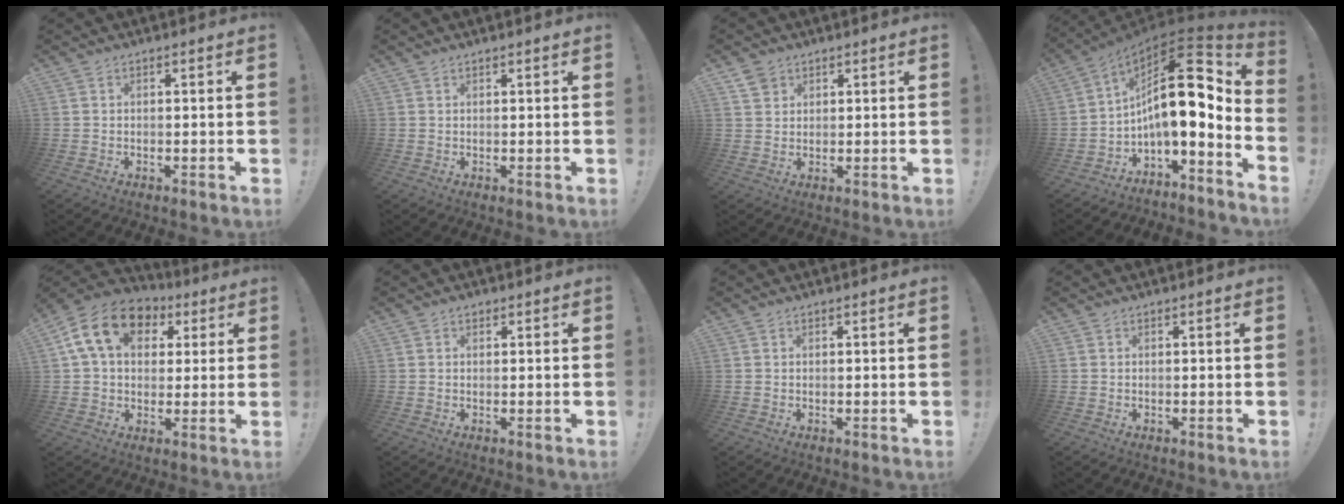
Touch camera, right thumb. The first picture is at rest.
{"total": 0.5, "force": [0.5, 0.0, 0.1], "torque": [0.003, -0.002, 0.009]}
{"total": 3.3, "force": [2.2, 2.4, 0.7], "torque": [-0.006, -0.008, 0.039]}
{"total": 18.9, "force": [3.8, 6.6, 17.3], "torque": [-0.291, -0.030, 0.061]}
{"total": 16.2, "force": [5.5, 11.5, 9.9], "torque": [-0.159, 0.000, 0.106]}
{"total": 0.8, "force": [0.5, 0.6, 0.2], "torque": [-0.001, 0.000, 0.009]}
{"total": 0.0}
{"total": 0.0}